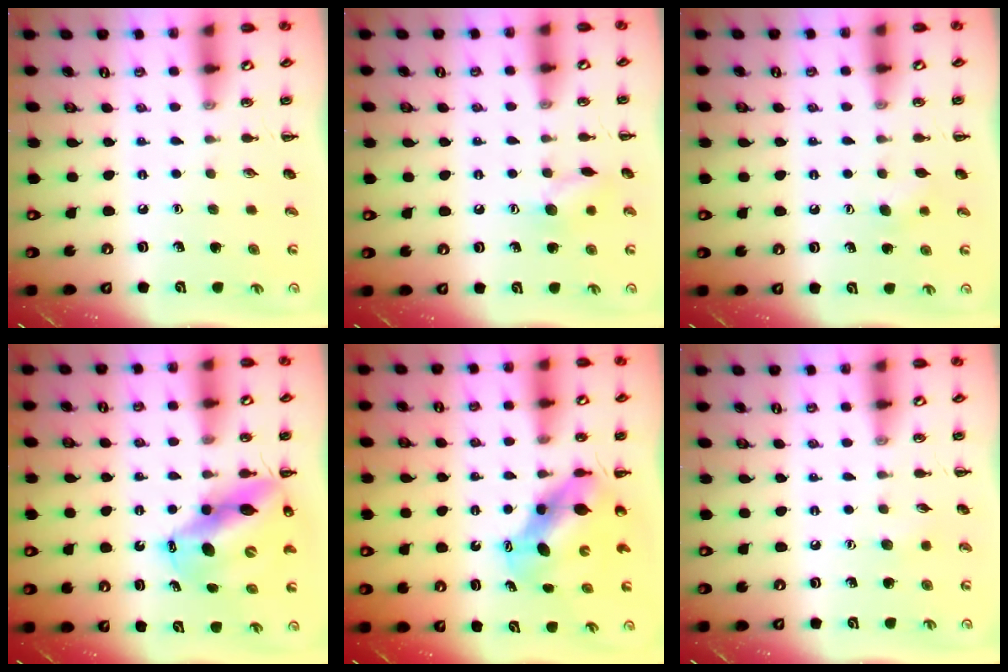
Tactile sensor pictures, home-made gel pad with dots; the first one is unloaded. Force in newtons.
{"total": 7.6, "press": 7.6, "slide": 0.6}
{"total": 4.9, "press": 4.8, "slide": 1.0}
{"total": 14.1, "press": 13.6, "slide": 3.6}
{"total": 7.2, "press": 7.1, "slide": 1.5}
{"total": 3.6, "press": 3.5, "slide": 0.9}